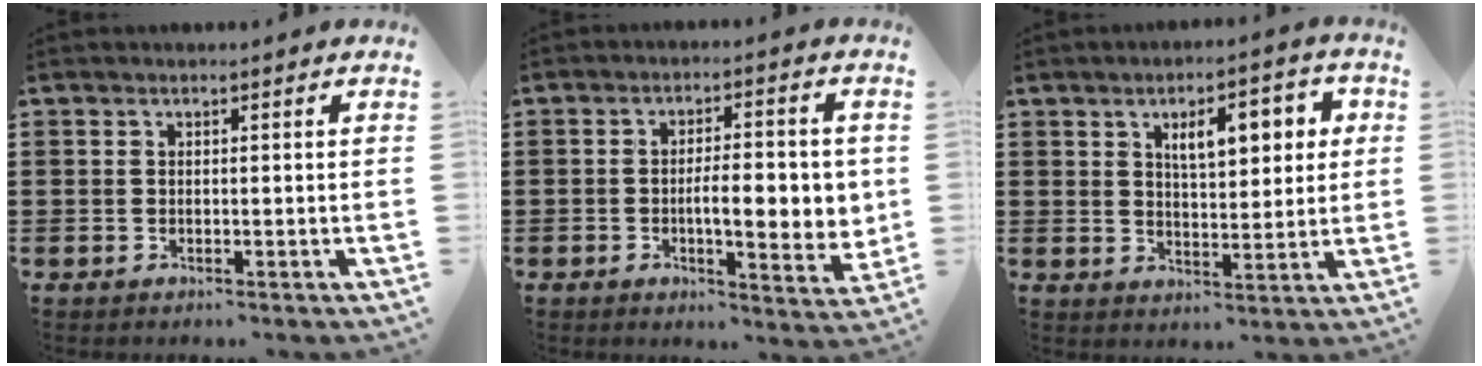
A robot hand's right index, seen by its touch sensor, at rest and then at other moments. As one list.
[{"total": 8.7, "force": [-0.7, 2.7, 8.2], "torque": [-0.110, -0.006, -0.017]}, {"total": 7.0, "force": [2.7, 2.9, 5.7], "torque": [-0.087, -0.001, 0.036]}]